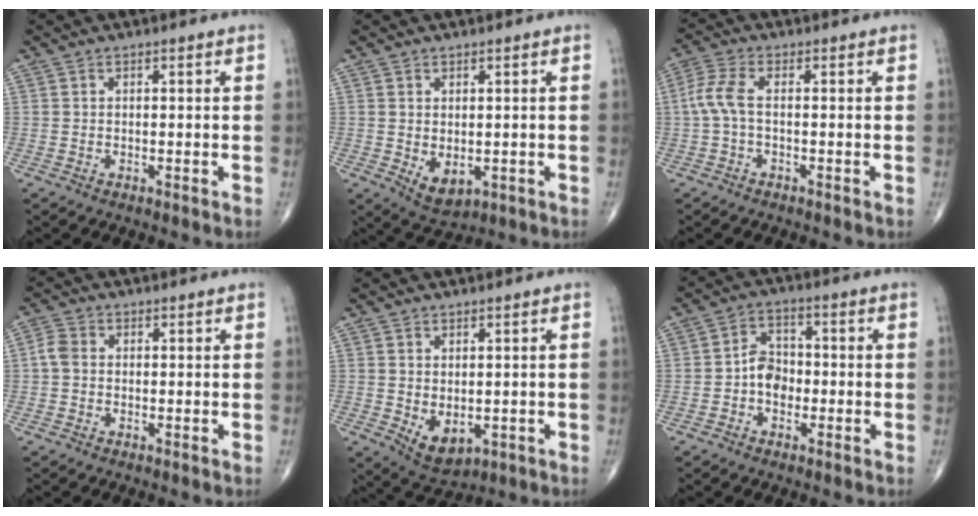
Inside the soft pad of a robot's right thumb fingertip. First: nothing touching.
{"total": 5.1, "force": [-0.7, 3.2, 3.8], "torque": [-0.050, -0.008, 0.005]}
{"total": 4.9, "force": [-0.4, 1.8, 4.5], "torque": [-0.122, 0.013, -0.017]}
{"total": 2.9, "force": [-0.1, 2.3, 1.8], "torque": [-0.036, 0.009, -0.008]}
{"total": 6.1, "force": [-0.8, 3.9, 4.6], "torque": [-0.058, -0.008, 0.006]}
{"total": 5.6, "force": [-1.3, 4.3, 3.4], "torque": [-0.037, 0.023, -0.034]}